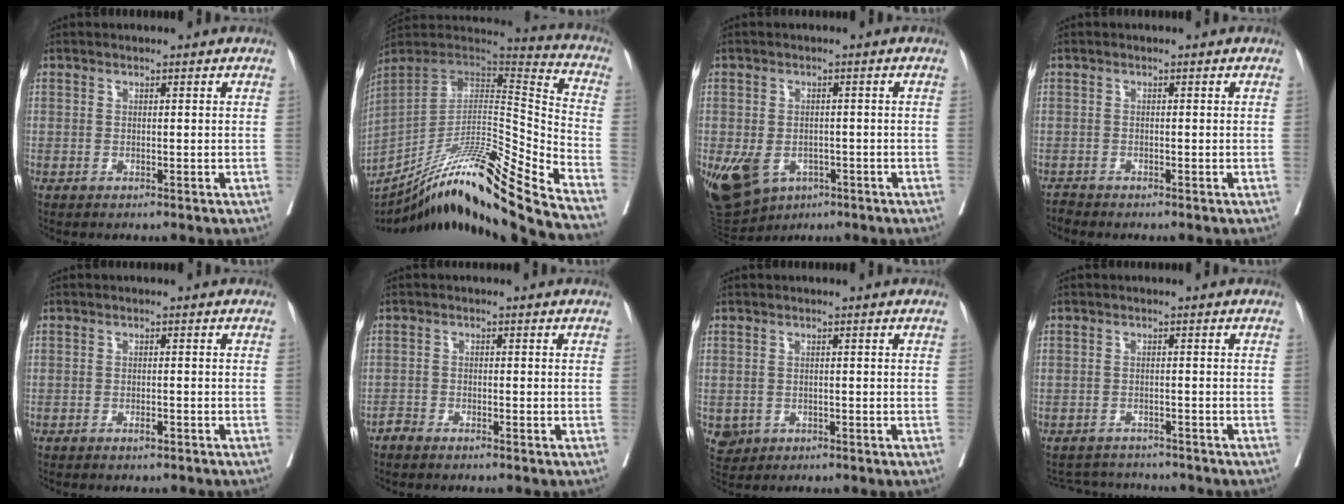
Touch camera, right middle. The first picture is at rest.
{"total": 28.2, "force": [-21.9, -0.4, 17.8], "torque": [-0.257, -0.019, -0.364]}
{"total": 11.8, "force": [-4.8, 8.8, 6.2], "torque": [-0.148, -0.004, -0.062]}
{"total": 0.8, "force": [-0.7, -0.1, -0.2], "torque": [0.003, -0.005, -0.016]}
{"total": 0.9, "force": [-0.6, 0.1, 0.6], "torque": [-0.019, 0.000, -0.009]}
{"total": 1.4, "force": [-1.3, 0.2, 0.3], "torque": [-0.005, 0.001, -0.026]}
{"total": 2.2, "force": [-0.8, 2.0, 0.5], "torque": [-0.007, 0.003, -0.003]}
{"total": 4.9, "force": [-4.9, 0.8, 0.2], "torque": [-0.002, 0.004, -0.072]}